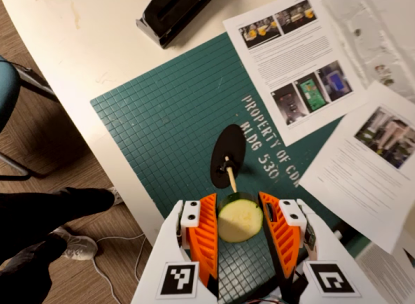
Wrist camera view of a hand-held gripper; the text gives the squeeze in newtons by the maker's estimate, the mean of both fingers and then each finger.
{"total": 11.8, "left": 12.6, "right": 10.9}